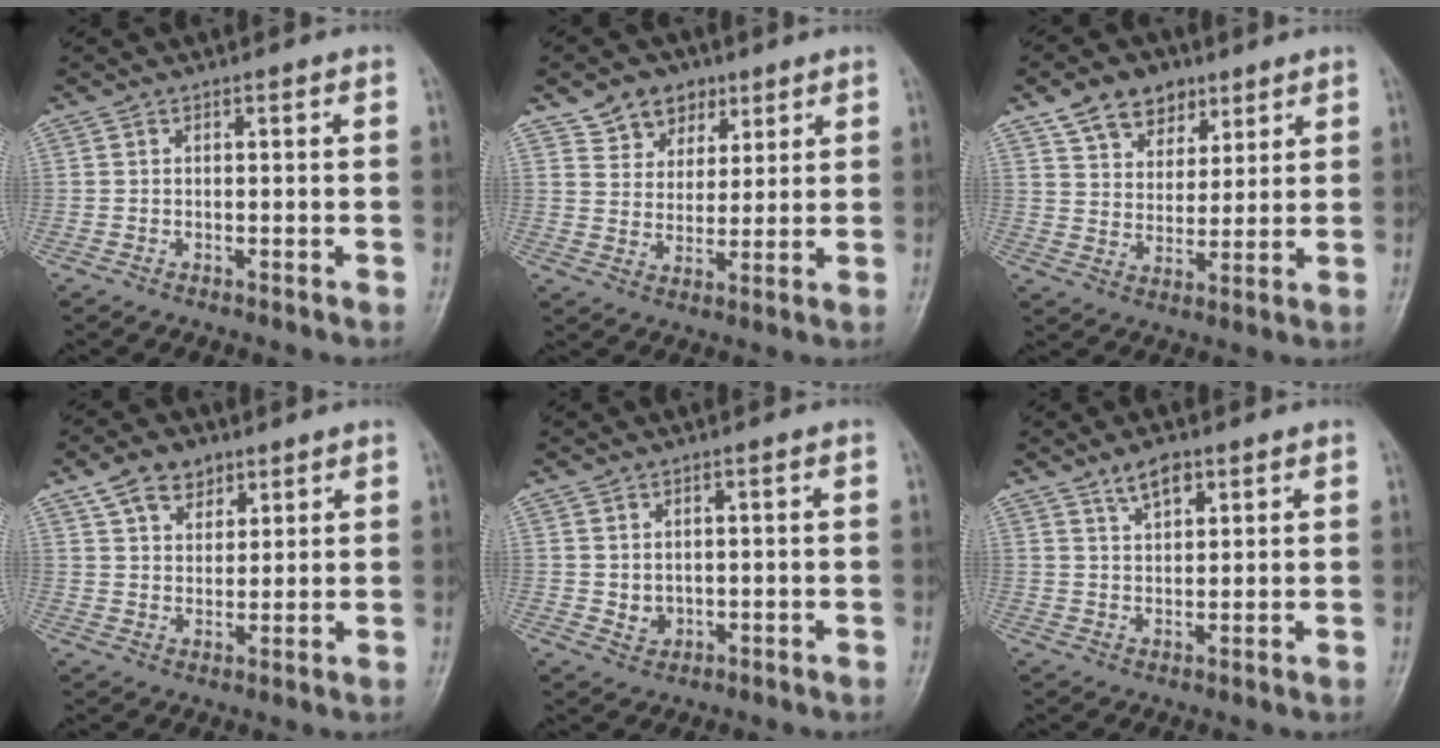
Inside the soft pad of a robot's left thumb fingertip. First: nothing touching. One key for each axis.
{"total": 8.7, "fx": 5.3, "fy": 6.4, "fz": 2.5, "tx": -0.003, "ty": -0.025, "tz": 0.094}
{"total": 10.1, "fx": 6.2, "fy": 6.9, "fz": 4.1, "tx": -0.034, "ty": -0.027, "tz": 0.107}
{"total": 7.4, "fx": 4.5, "fy": 4.7, "fz": 3.5, "tx": -0.032, "ty": -0.022, "tz": 0.079}
{"total": 2.4, "fx": 0.3, "fy": 2.0, "fz": 1.2, "tx": -0.013, "ty": -0.004, "tz": 0.013}
{"total": 4.5, "fx": 3.0, "fy": 2.1, "fz": 2.6, "tx": -0.034, "ty": -0.015, "tz": 0.056}